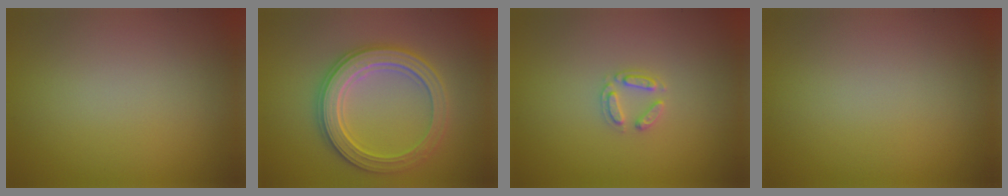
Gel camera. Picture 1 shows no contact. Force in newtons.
{"total": 5.4, "press": 5.3, "slide": 0.8}
{"total": 1.7, "press": 1.7, "slide": 0.2}
{"total": 0.0}